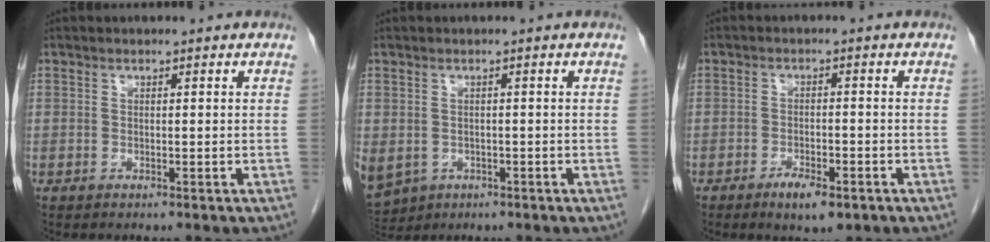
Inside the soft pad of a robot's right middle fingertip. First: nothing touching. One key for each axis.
{"total": 12.6, "fx": -4.9, "fy": 10.5, "fz": 5.1, "tx": -0.164, "ty": -0.009, "tz": -0.064}
{"total": 4.3, "fx": -2.6, "fy": 1.4, "fz": 3.1, "tx": -0.053, "ty": -0.002, "tz": -0.037}